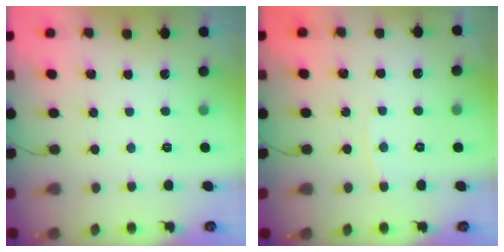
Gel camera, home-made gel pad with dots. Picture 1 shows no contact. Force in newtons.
{"total": 2.7, "press": 2.7, "slide": 0.4}